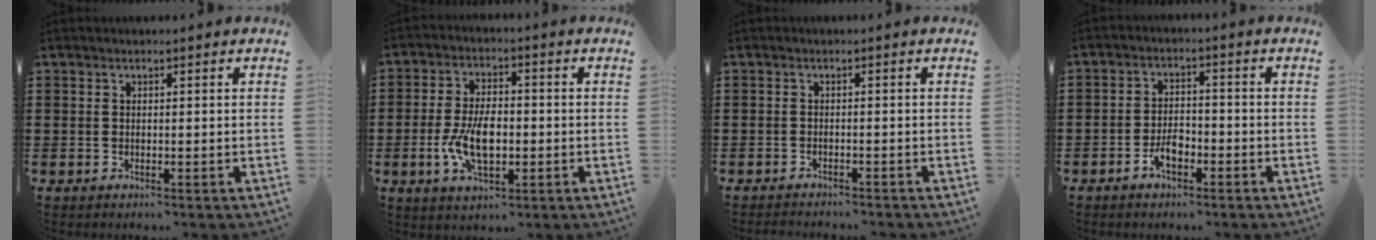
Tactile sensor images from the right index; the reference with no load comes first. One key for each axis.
{"total": 8.0, "fx": -1.3, "fy": 4.1, "fz": 6.8, "tx": -0.145, "ty": 0.001, "tz": -0.027}
{"total": 1.0, "fx": -1.0, "fy": 0.0, "fz": 0.0, "tx": -0.003, "ty": 0.002, "tz": -0.023}
{"total": 3.7, "fx": -2.1, "fy": 1.7, "fz": 2.6, "tx": -0.052, "ty": 0.002, "tz": -0.041}